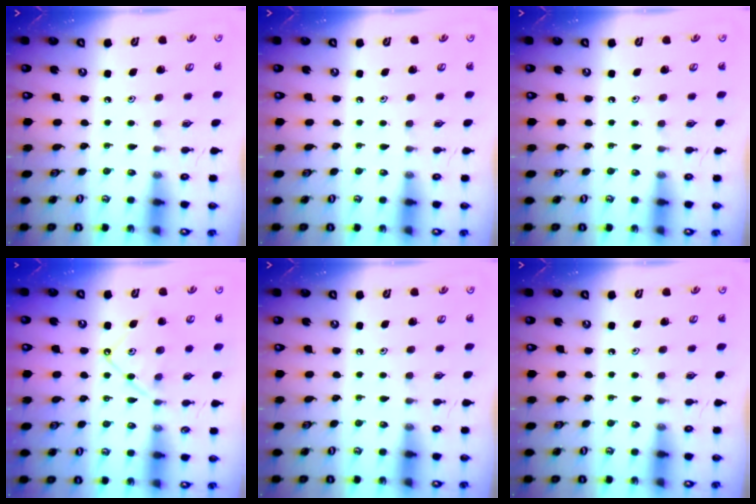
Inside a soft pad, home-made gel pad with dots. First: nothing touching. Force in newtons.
{"total": 0.0}
{"total": 0.0}
{"total": 10.3, "press": 10.3, "slide": 1.0}
{"total": 0.0}
{"total": 0.0}